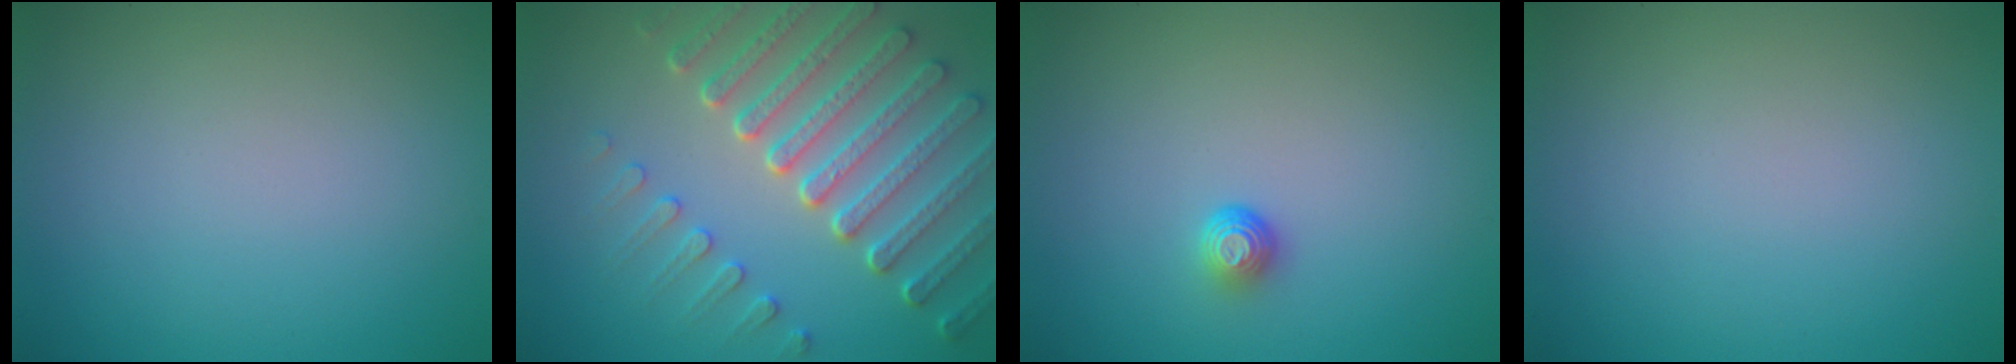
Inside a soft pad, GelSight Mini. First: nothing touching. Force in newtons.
{"total": 7.3, "press": 5.6, "slide": 4.6}
{"total": 1.3, "press": 1.0, "slide": 0.9}
{"total": 0.0}